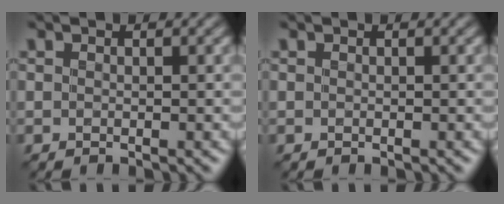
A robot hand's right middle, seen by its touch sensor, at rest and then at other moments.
{"total": 0.0}